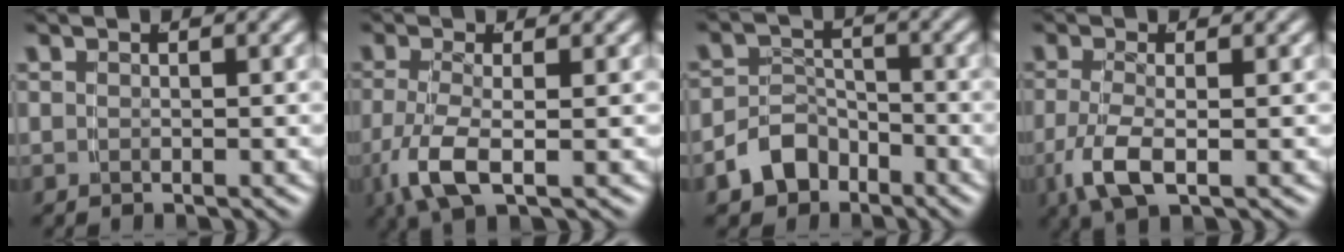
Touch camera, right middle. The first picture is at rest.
{"total": 4.2, "force": [-1.3, 1.5, 3.7], "torque": [-0.094, -0.017, -0.013]}
{"total": 4.2, "force": [-2.8, 2.8, 1.3], "torque": [-0.023, -0.004, -0.050]}
{"total": 3.7, "force": [-1.2, 1.3, 3.3], "torque": [-0.078, -0.013, -0.015]}